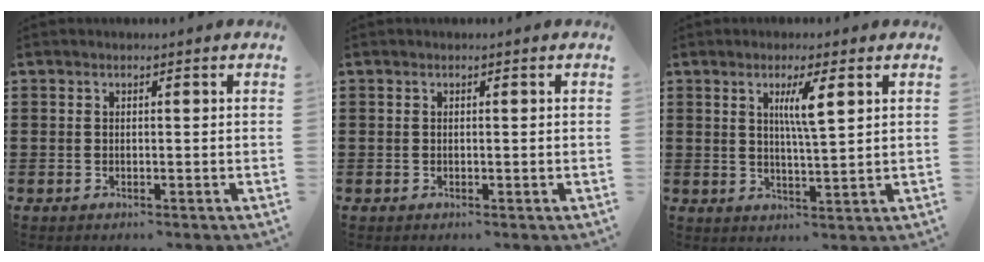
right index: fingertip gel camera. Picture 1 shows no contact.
{"total": 0.0}
{"total": 4.9, "force": [1.9, 0.5, 4.5], "torque": [-0.093, 0.004, 0.027]}